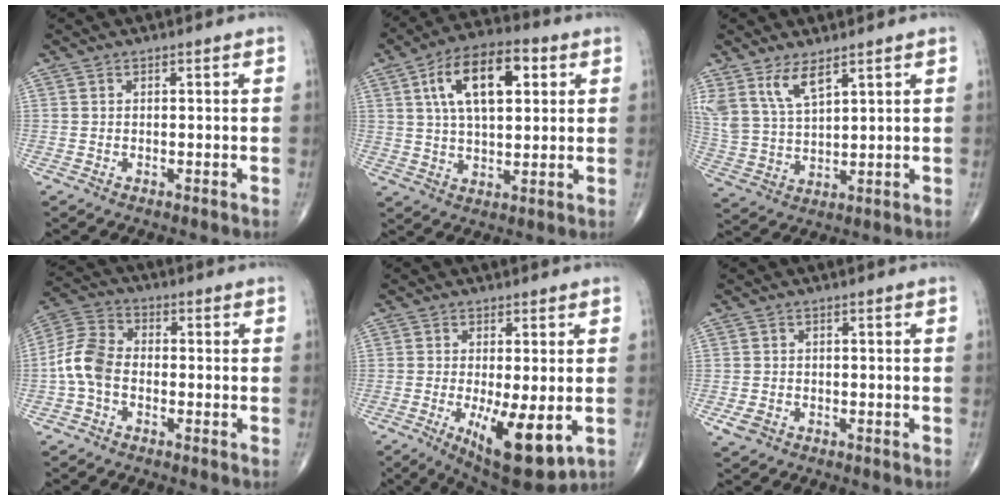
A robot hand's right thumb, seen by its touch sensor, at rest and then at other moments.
{"total": 15.1, "force": [4.7, 7.4, 12.2], "torque": [-0.196, 0.006, 0.076]}
{"total": 8.2, "force": [5.3, 3.1, 5.4], "torque": [-0.106, -0.024, 0.116]}
{"total": 8.0, "force": [-1.7, 5.4, 5.7], "torque": [-0.113, 0.025, -0.049]}
{"total": 11.9, "force": [-3.0, 3.8, 10.8], "torque": [-0.173, -0.027, -0.036]}
{"total": 2.3, "force": [-1.1, 1.8, 1.1], "torque": [-0.020, 0.003, -0.016]}